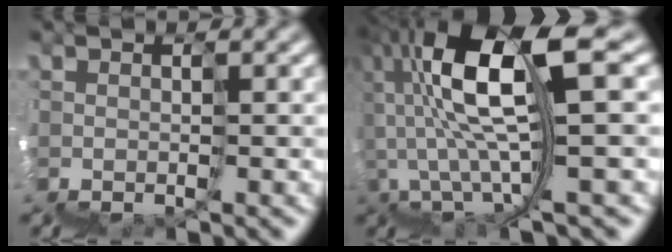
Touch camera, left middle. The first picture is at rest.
{"total": 7.4, "force": [1.5, 0.9, 7.2], "torque": [-0.147, 0.030, 0.021]}